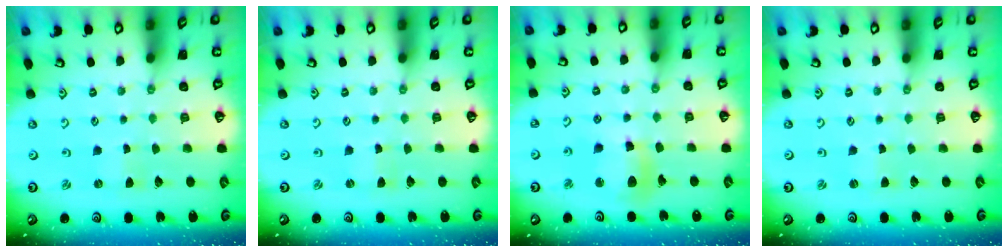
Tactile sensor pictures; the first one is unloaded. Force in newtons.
{"total": 0.6, "press": 0.6, "slide": 0.1}
{"total": 12.2, "press": 12.0, "slide": 2.4}
{"total": 1.5, "press": 1.4, "slide": 0.2}